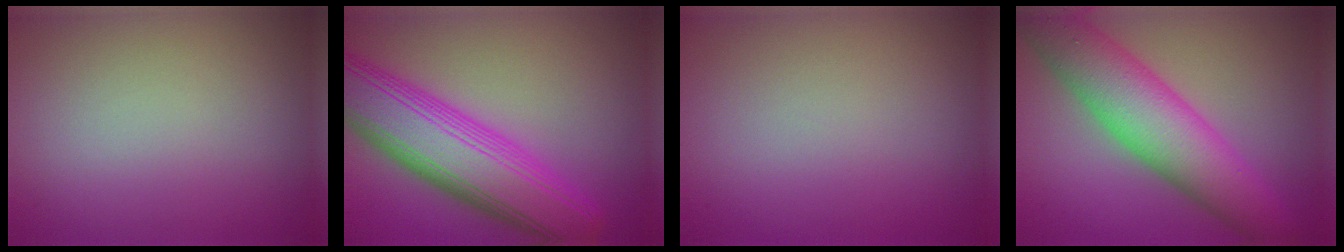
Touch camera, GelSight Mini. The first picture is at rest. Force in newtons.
{"total": 9.9, "press": 9.9, "slide": 0.2}
{"total": 0.0}
{"total": 8.8, "press": 8.8, "slide": 0.4}